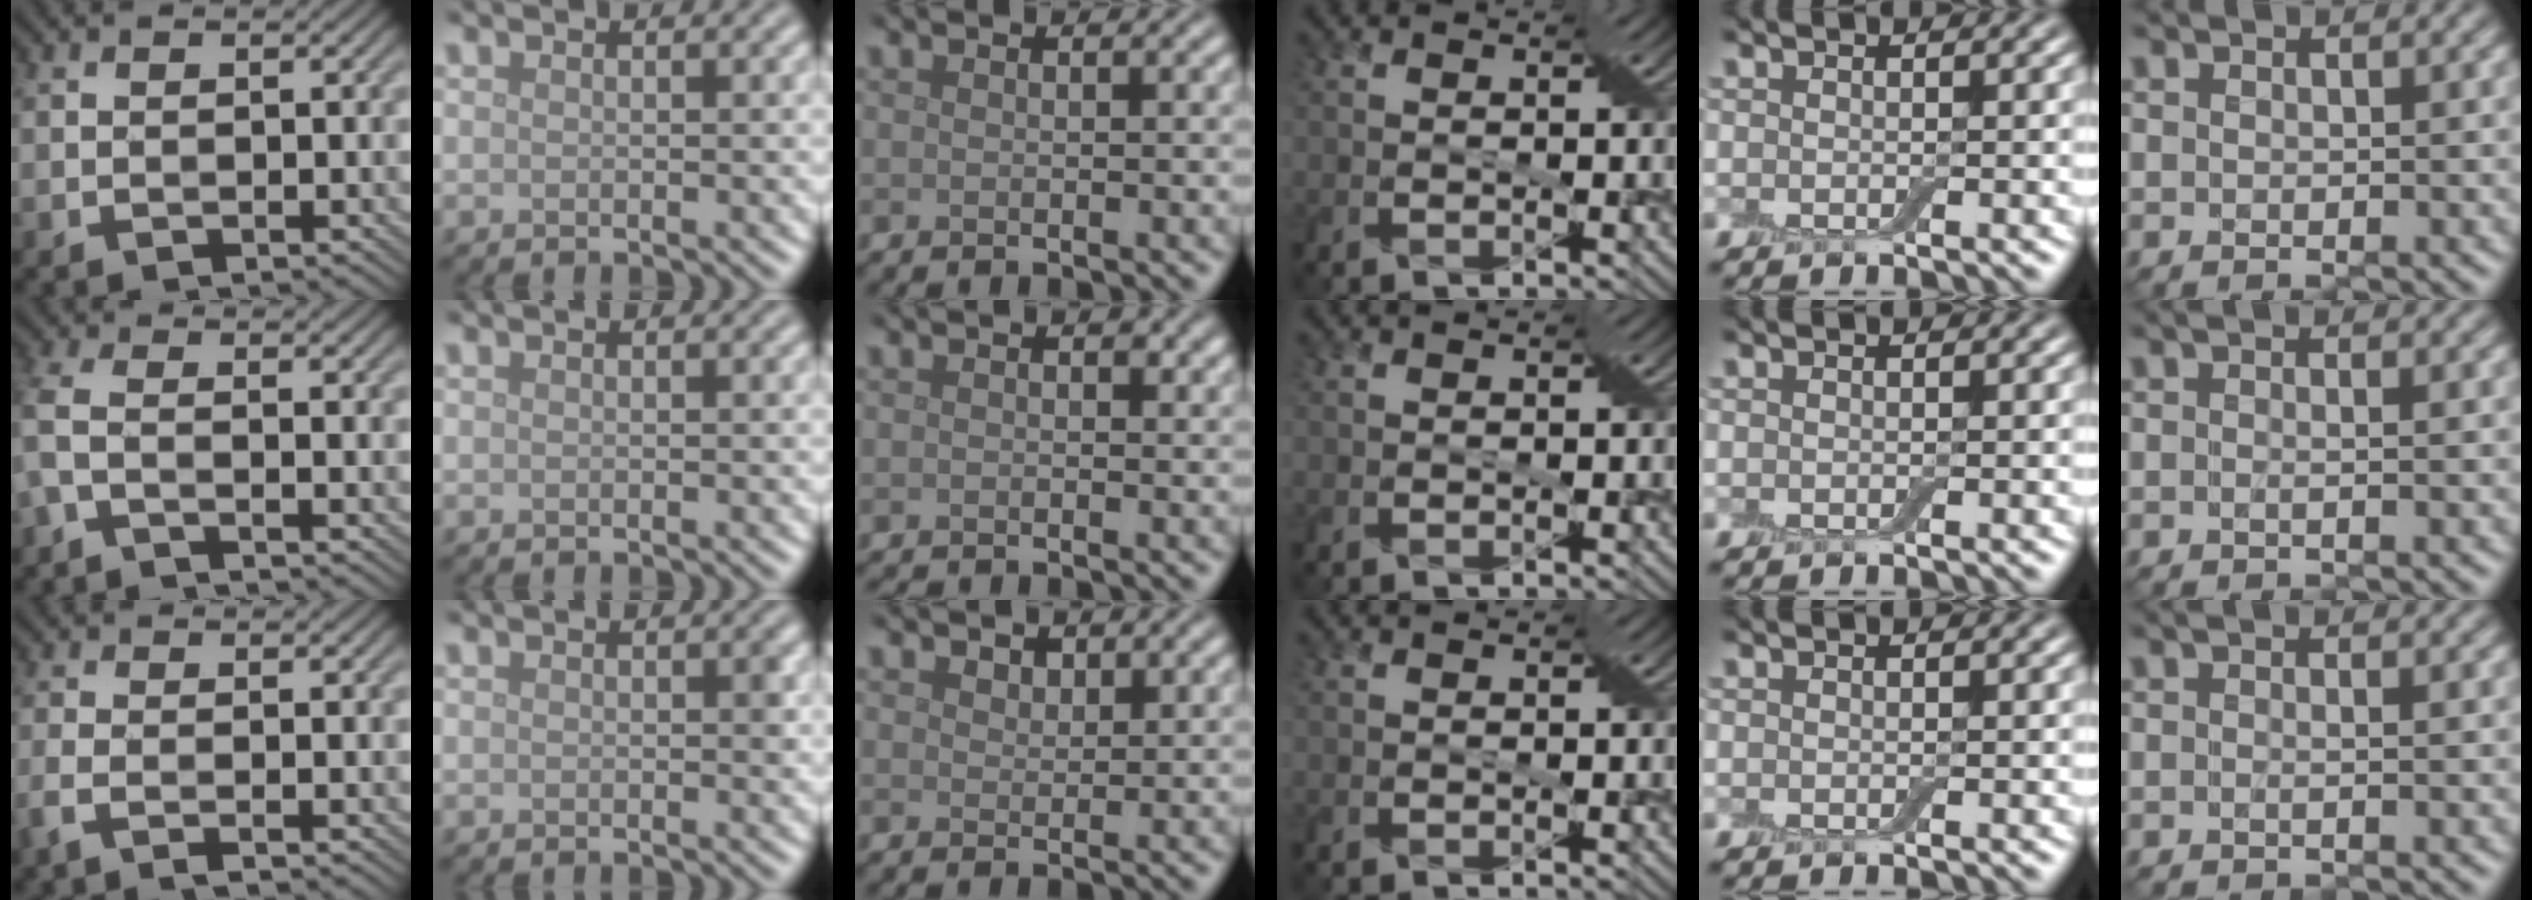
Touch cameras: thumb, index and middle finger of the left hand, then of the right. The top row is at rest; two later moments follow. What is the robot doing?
{"motion": "cut", "object": "aluminum foil"}